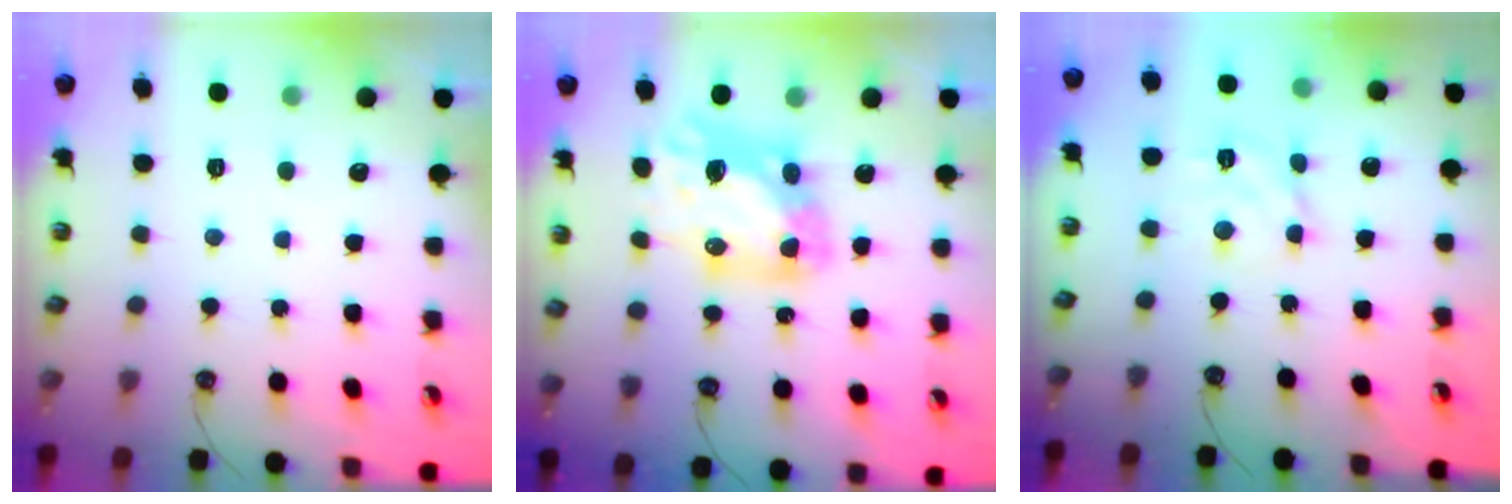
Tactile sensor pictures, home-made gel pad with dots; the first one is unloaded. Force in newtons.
{"total": 11.5, "press": 11.5, "slide": 0.9}
{"total": 6.8, "press": 6.8, "slide": 0.5}